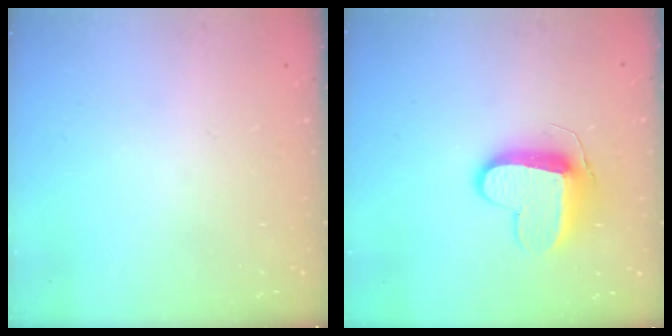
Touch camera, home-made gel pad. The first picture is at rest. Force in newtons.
{"total": 10.3, "press": 10.2, "slide": 0.5}